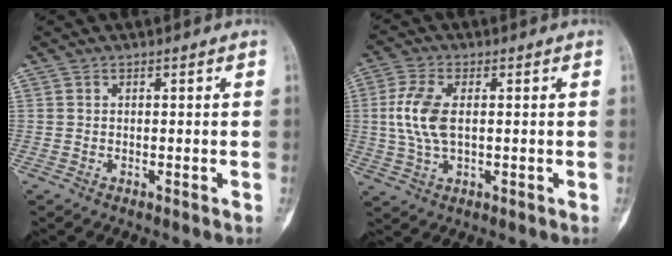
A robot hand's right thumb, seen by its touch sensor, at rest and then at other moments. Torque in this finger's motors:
{"motor_torque": [1.03, 0.90, 0.54, -0.48, 0.28]}